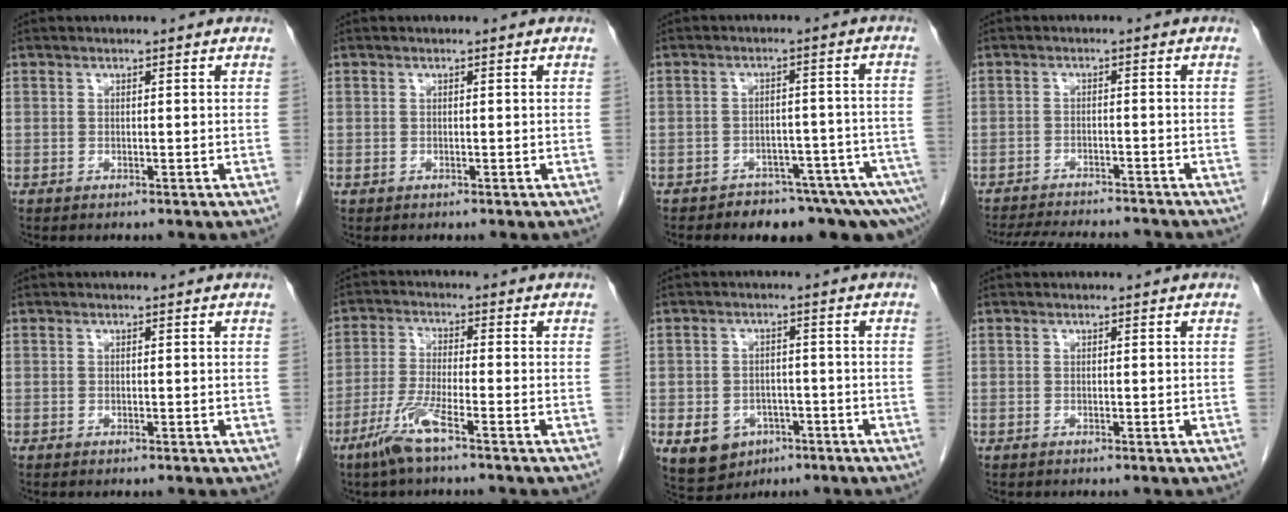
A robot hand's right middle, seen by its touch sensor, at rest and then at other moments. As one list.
[{"total": 0.0}, {"total": 9.7, "force": [-8.3, 2.8, 4.2], "torque": [-0.028, 0.020, -0.105]}, {"total": 13.3, "force": [-12.2, 2.6, 4.8], "torque": [-0.093, -0.010, -0.164]}, {"total": 0.0}, {"total": 6.2, "force": [-3.9, -0.1, 4.9], "torque": [-0.104, -0.012, -0.081]}, {"total": 8.9, "force": [-4.1, 7.2, 3.4], "torque": [-0.072, 0.006, -0.049]}, {"total": 0.0}]